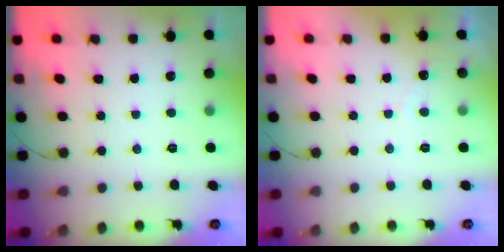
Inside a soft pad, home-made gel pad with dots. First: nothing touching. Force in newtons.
{"total": 2.2, "press": 2.2, "slide": 0.1}